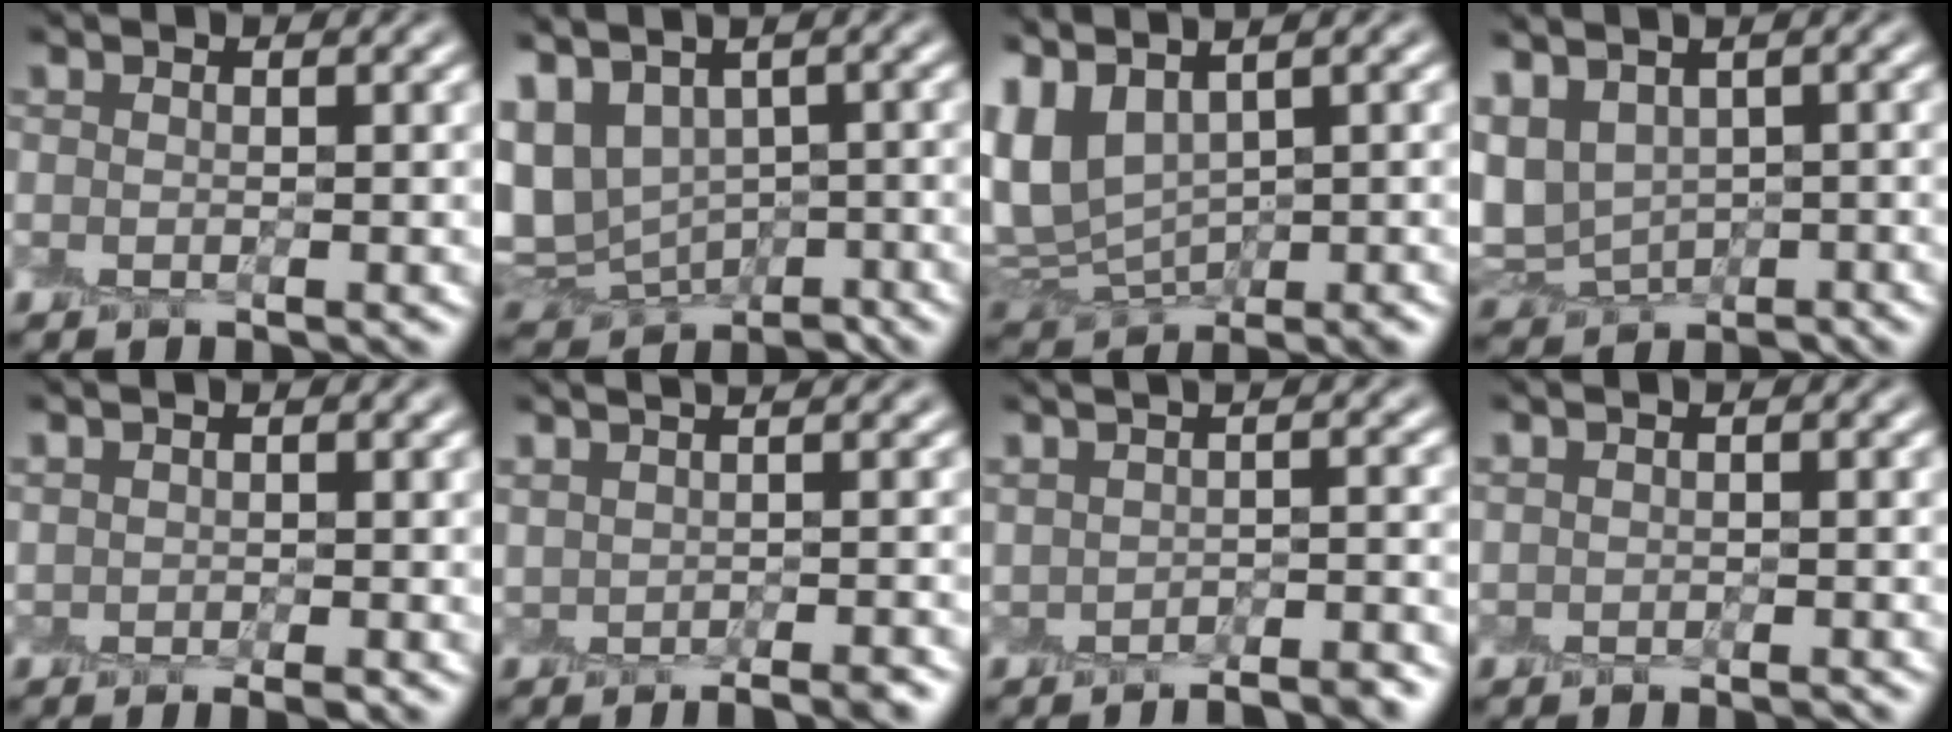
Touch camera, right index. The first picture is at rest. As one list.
[{"total": 7.2, "force": [0.8, 5.8, 4.2], "torque": [-0.089, -0.001, 0.027]}, {"total": 6.5, "force": [2.7, 3.7, 4.6], "torque": [-0.111, 0.001, 0.061]}, {"total": 6.1, "force": [0.8, 4.7, 3.8], "torque": [-0.094, -0.007, 0.021]}, {"total": 1.5, "force": [0.4, 0.4, 1.4], "torque": [-0.023, 0.000, 0.009]}, {"total": 4.8, "force": [1.0, 2.0, 4.2], "torque": [-0.028, 0.023, 0.018]}, {"total": 4.0, "force": [-1.8, 1.3, 3.4], "torque": [-0.014, 0.001, -0.014]}, {"total": 0.0}]